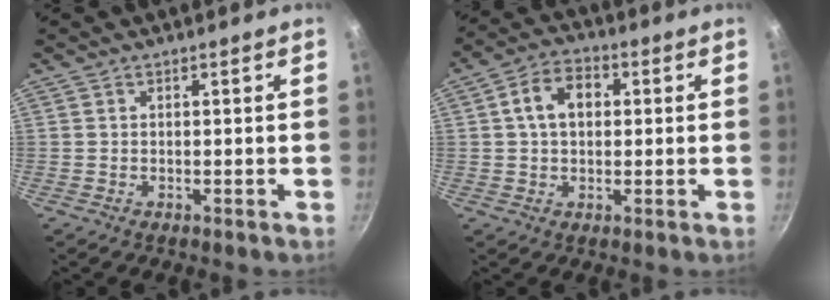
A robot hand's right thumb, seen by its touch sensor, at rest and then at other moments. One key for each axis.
{"total": 8.0, "fx": 1.3, "fy": 5.7, "fz": 5.5, "tx": -0.073, "ty": 0.018, "tz": 0.010}